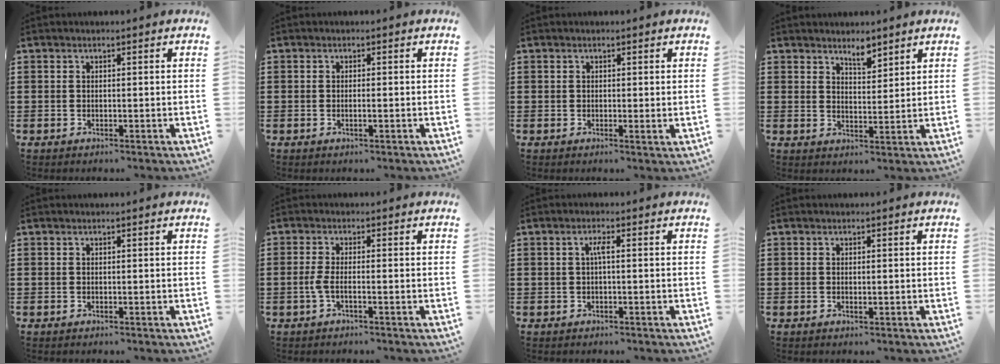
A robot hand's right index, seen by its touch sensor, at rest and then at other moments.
{"total": 0.9, "force": [-0.3, 0.0, 0.8], "torque": [-0.014, -0.003, -0.005]}
{"total": 0.6, "force": [0.3, 0.2, 0.5], "torque": [-0.010, 0.001, 0.006]}
{"total": 3.4, "force": [3.0, 1.0, 1.1], "torque": [-0.021, -0.003, 0.055]}
{"total": 0.0}
{"total": 2.6, "force": [-1.0, 0.4, 2.3], "torque": [-0.064, -0.008, -0.026]}
{"total": 1.8, "force": [-0.1, 0.2, 1.8], "torque": [-0.036, 0.000, -0.003]}
{"total": 0.6, "force": [0.0, 0.2, 0.5], "torque": [-0.010, -0.002, 0.001]}